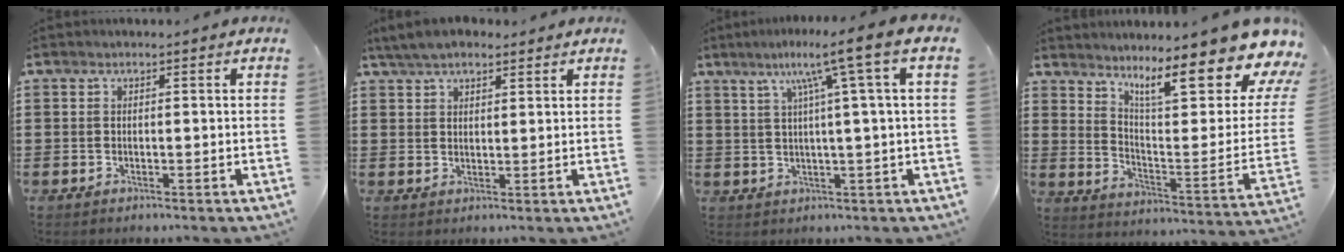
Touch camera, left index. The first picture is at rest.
{"total": 4.5, "force": [3.8, 1.5, 1.9], "torque": [-0.048, -0.001, 0.072]}
{"total": 8.3, "force": [3.2, -1.1, 7.5], "torque": [-0.146, -0.008, 0.039]}
{"total": 14.2, "force": [10.4, 2.1, 9.5], "torque": [-0.156, -0.085, 0.165]}